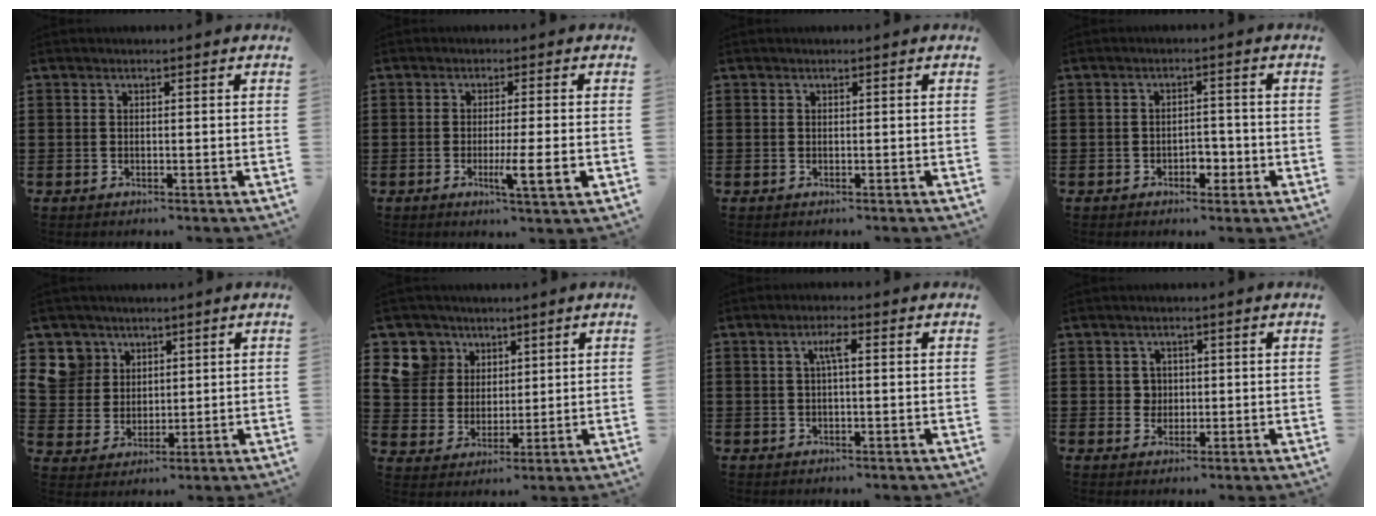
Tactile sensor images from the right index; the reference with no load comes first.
{"total": 5.9, "force": [-1.8, 0.1, 5.6], "torque": [-0.090, -0.014, -0.028]}
{"total": 0.0}
{"total": 3.0, "force": [-1.5, 1.8, 1.8], "torque": [-0.035, 0.003, -0.031]}
{"total": 6.9, "force": [3.2, 6.1, 0.9], "torque": [-0.055, 0.003, 0.062]}
{"total": 8.7, "force": [4.0, 7.6, 1.5], "torque": [-0.083, -0.004, 0.078]}
{"total": 2.9, "force": [0.5, 0.5, 2.8], "torque": [-0.056, 0.007, 0.005]}
{"total": 2.0, "force": [0.3, 1.9, 0.6], "torque": [-0.019, 0.010, 0.004]}